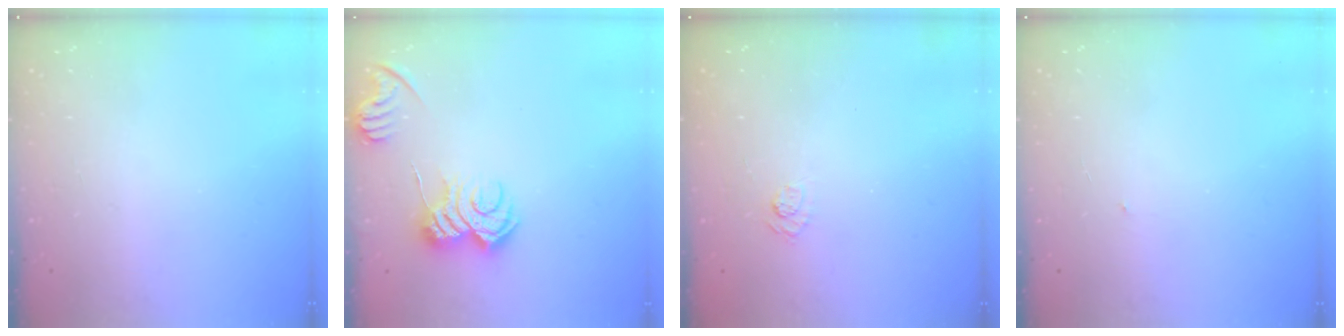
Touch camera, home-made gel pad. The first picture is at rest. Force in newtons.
{"total": 9.8, "press": 9.8, "slide": 0.2}
{"total": 3.9, "press": 3.6, "slide": 1.4}
{"total": 0.6, "press": 0.6, "slide": 0.1}